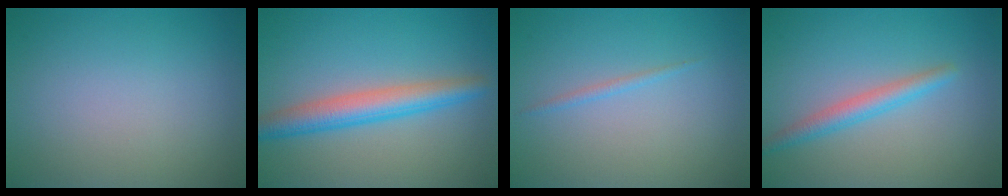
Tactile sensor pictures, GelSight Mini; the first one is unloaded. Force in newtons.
{"total": 4.4, "press": 4.4, "slide": 0.0}
{"total": 0.8, "press": 0.8, "slide": 0.1}
{"total": 2.4, "press": 2.4, "slide": 0.0}